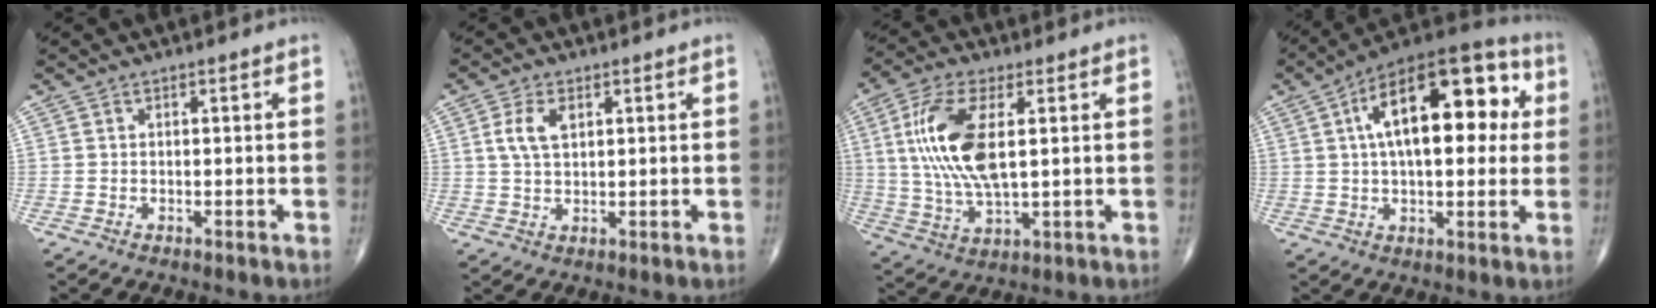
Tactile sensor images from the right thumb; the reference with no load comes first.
{"total": 5.1, "force": [1.6, 2.8, 3.9], "torque": [-0.078, 0.001, 0.030]}
{"total": 14.6, "force": [2.7, 5.9, 13.0], "torque": [-0.276, -0.007, 0.055]}
{"total": 22.1, "force": [5.0, 10.5, 18.9], "torque": [-0.263, 0.025, 0.065]}